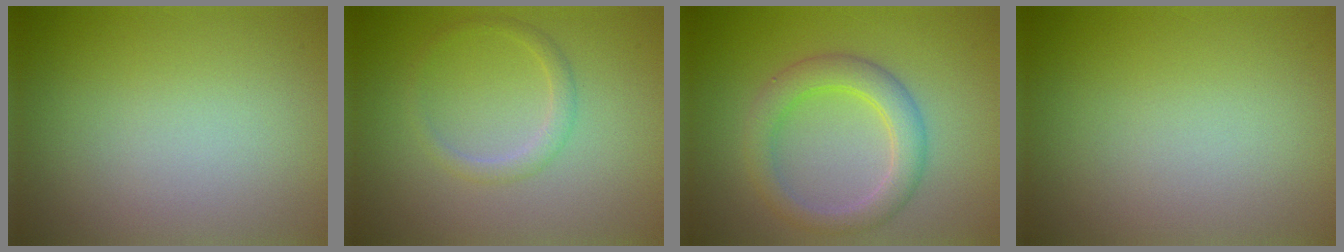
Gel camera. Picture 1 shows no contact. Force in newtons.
{"total": 1.6, "press": 1.6, "slide": 0.1}
{"total": 3.7, "press": 3.7, "slide": 0.0}
{"total": 0.0}